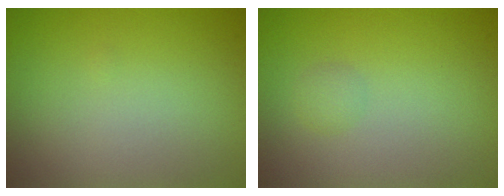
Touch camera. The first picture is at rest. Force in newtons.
{"total": 1.0, "press": 1.0, "slide": 0.1}